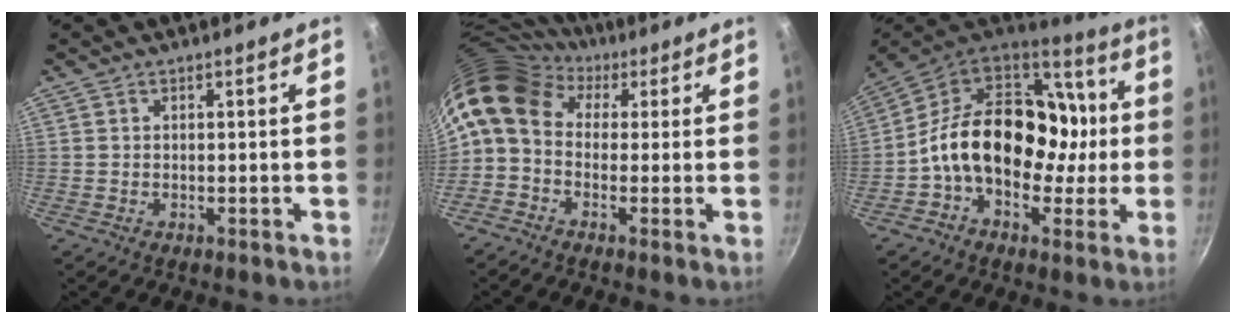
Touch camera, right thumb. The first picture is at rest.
{"total": 11.4, "force": [2.9, 8.4, 7.1], "torque": [-0.129, 0.029, 0.029]}
{"total": 23.2, "force": [-0.7, 16.7, 16.0], "torque": [-0.217, 0.051, -0.022]}